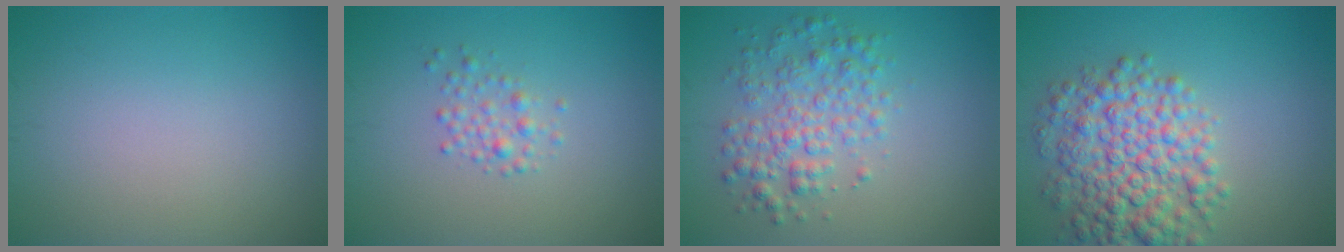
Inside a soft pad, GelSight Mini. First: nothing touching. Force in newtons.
{"total": 2.2, "press": 2.2, "slide": 0.1}
{"total": 4.0, "press": 4.0, "slide": 0.1}
{"total": 7.3, "press": 7.3, "slide": 0.1}